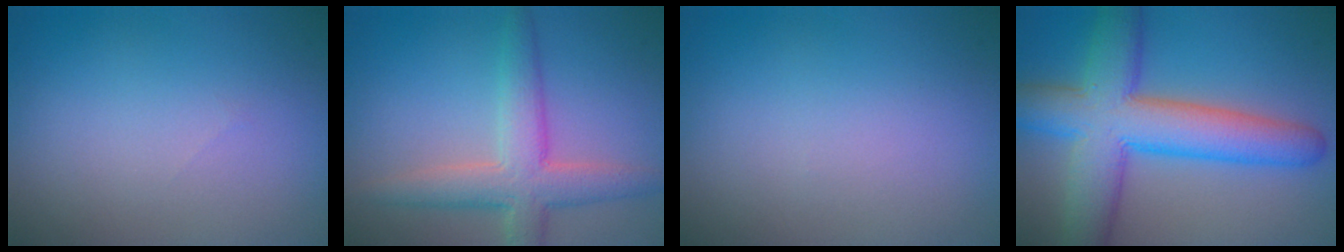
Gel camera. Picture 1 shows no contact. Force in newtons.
{"total": 4.8, "press": 4.8, "slide": 0.4}
{"total": 0.0}
{"total": 9.5, "press": 9.5, "slide": 0.3}